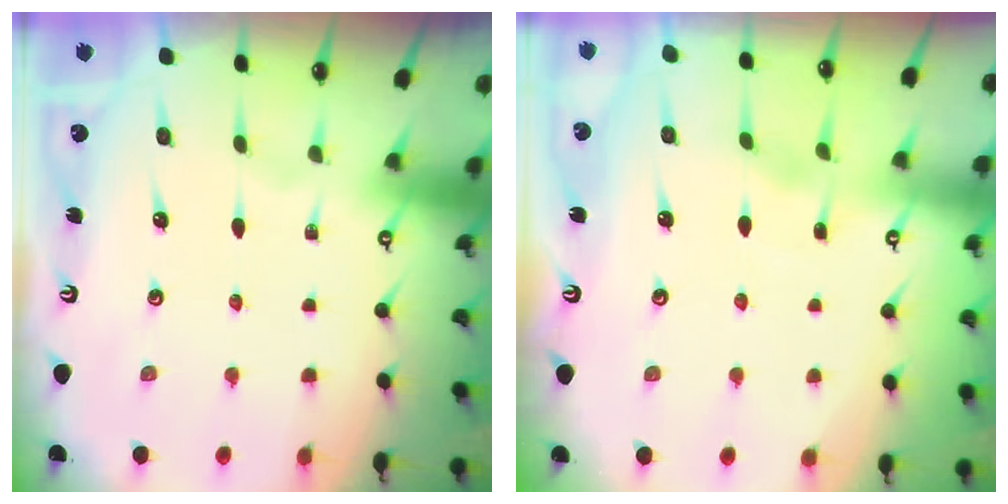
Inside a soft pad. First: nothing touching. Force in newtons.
{"total": 2.5, "press": 2.5, "slide": 0.3}